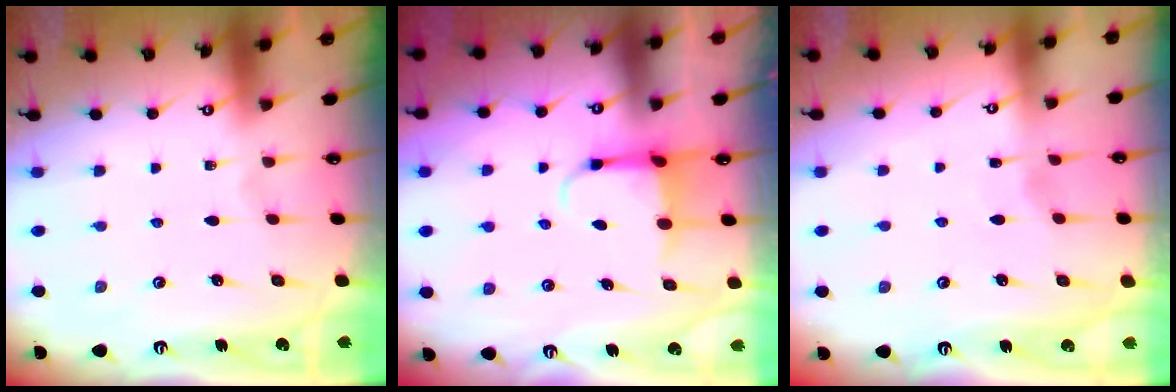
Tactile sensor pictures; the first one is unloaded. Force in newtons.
{"total": 4.0, "press": 3.9, "slide": 1.0}
{"total": 2.6, "press": 2.5, "slide": 0.2}